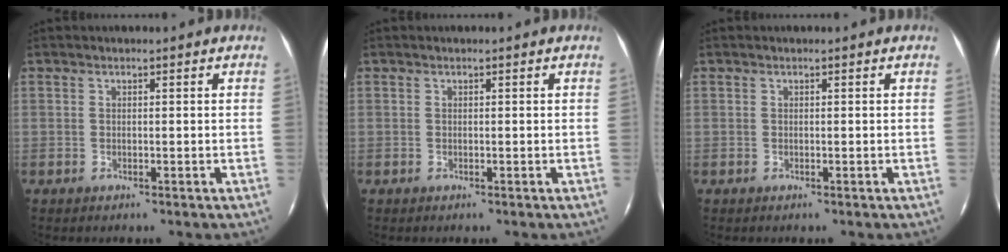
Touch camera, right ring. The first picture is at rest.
{"total": 0.0}
{"total": 0.0}